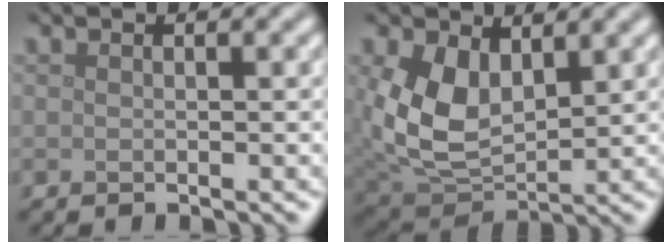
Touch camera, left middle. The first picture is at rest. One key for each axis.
{"total": 7.9, "fx": 1.7, "fy": 5.1, "fz": 5.8, "tx": -0.142, "ty": -0.017, "tz": 0.041}